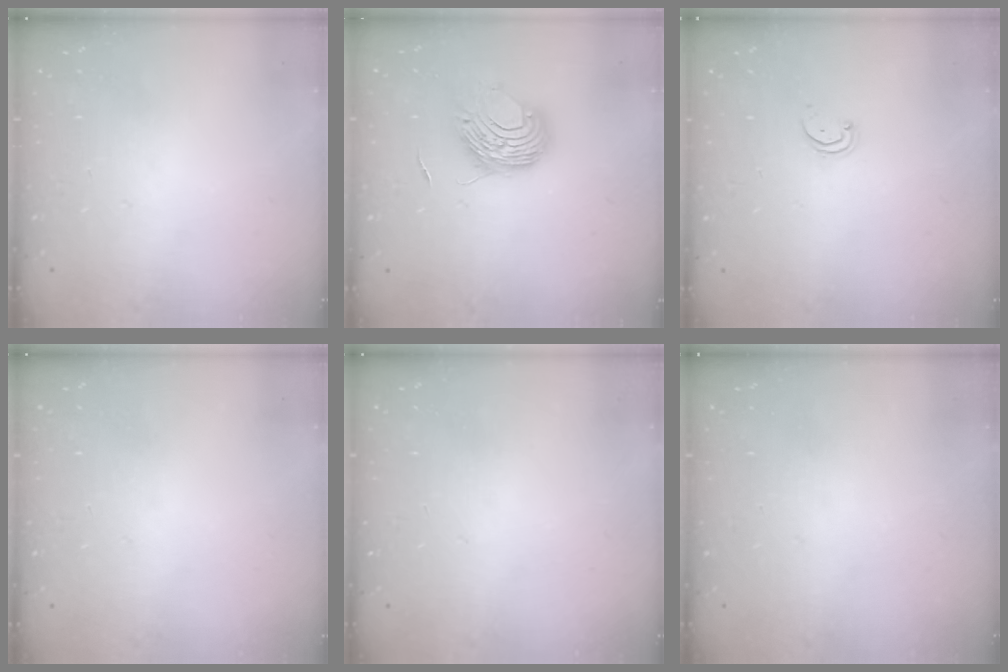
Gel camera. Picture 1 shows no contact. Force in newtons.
{"total": 8.5, "press": 8.5, "slide": 0.2}
{"total": 1.5, "press": 1.5, "slide": 0.1}
{"total": 0.0}
{"total": 0.0}
{"total": 0.0}